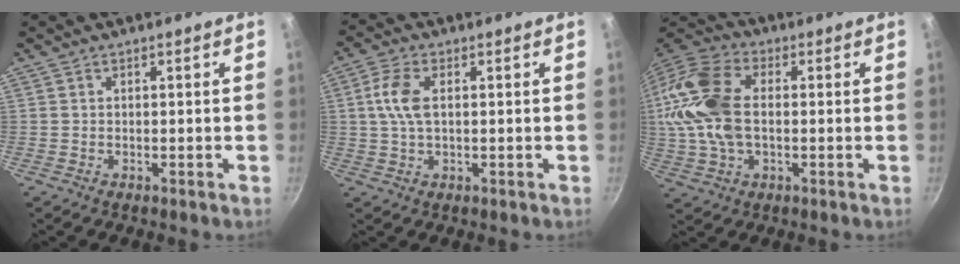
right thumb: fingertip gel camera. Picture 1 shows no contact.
{"total": 6.1, "force": [1.0, 3.2, 5.1], "torque": [-0.107, 0.010, 0.017]}
{"total": 17.0, "force": [0.7, 10.7, 13.2], "torque": [-0.260, 0.022, 0.001]}